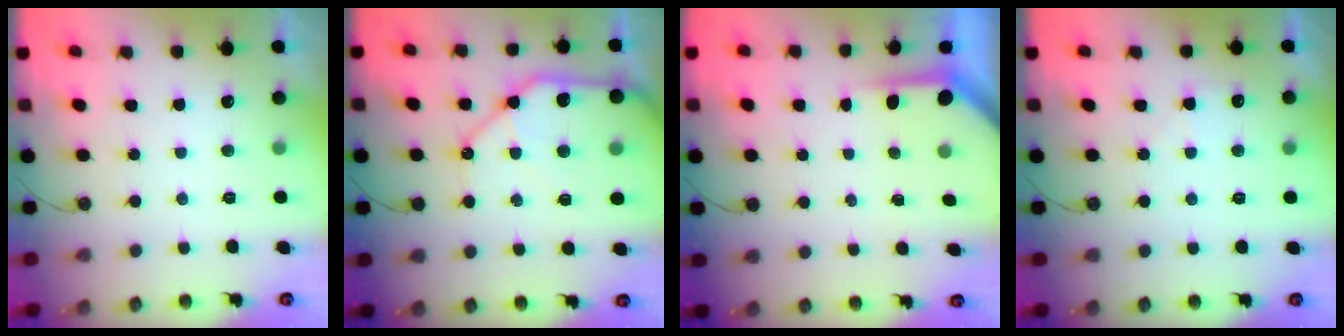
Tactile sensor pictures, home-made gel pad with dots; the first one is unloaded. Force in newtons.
{"total": 15.8, "press": 15.7, "slide": 2.0}
{"total": 3.9, "press": 3.9, "slide": 0.4}
{"total": 4.9, "press": 4.8, "slide": 0.8}